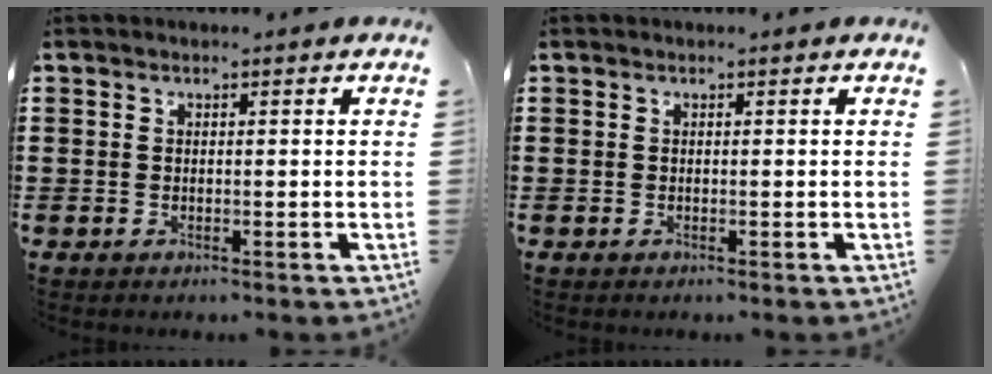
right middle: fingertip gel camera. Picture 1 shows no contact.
{"total": 0.0}